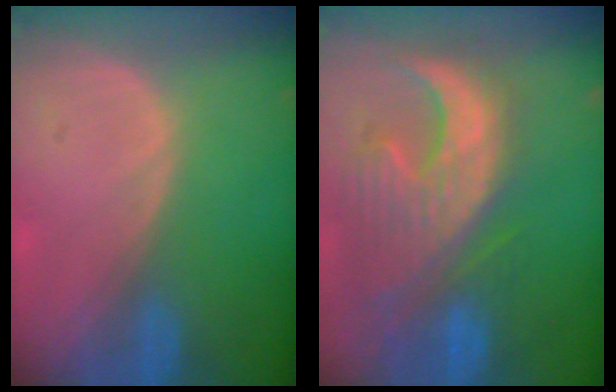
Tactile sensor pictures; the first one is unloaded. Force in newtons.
{"total": 13.0, "press": 11.2, "slide": 6.6}